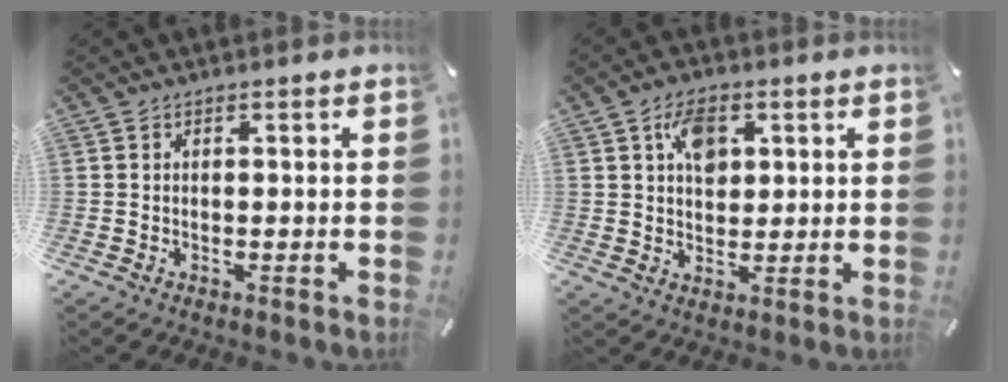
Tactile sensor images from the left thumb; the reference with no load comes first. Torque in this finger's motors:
{"motor_torque": [1.22, 1.18, 0.77, -0.71, 0.31]}